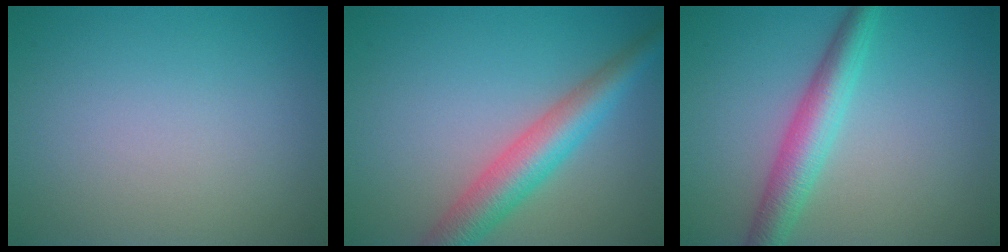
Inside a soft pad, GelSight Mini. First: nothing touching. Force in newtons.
{"total": 5.4, "press": 5.4, "slide": 0.2}
{"total": 4.3, "press": 4.3, "slide": 0.2}